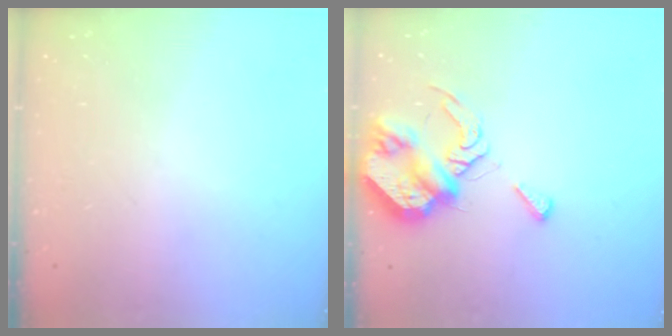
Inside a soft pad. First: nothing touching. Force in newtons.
{"total": 8.7, "press": 8.6, "slide": 1.2}